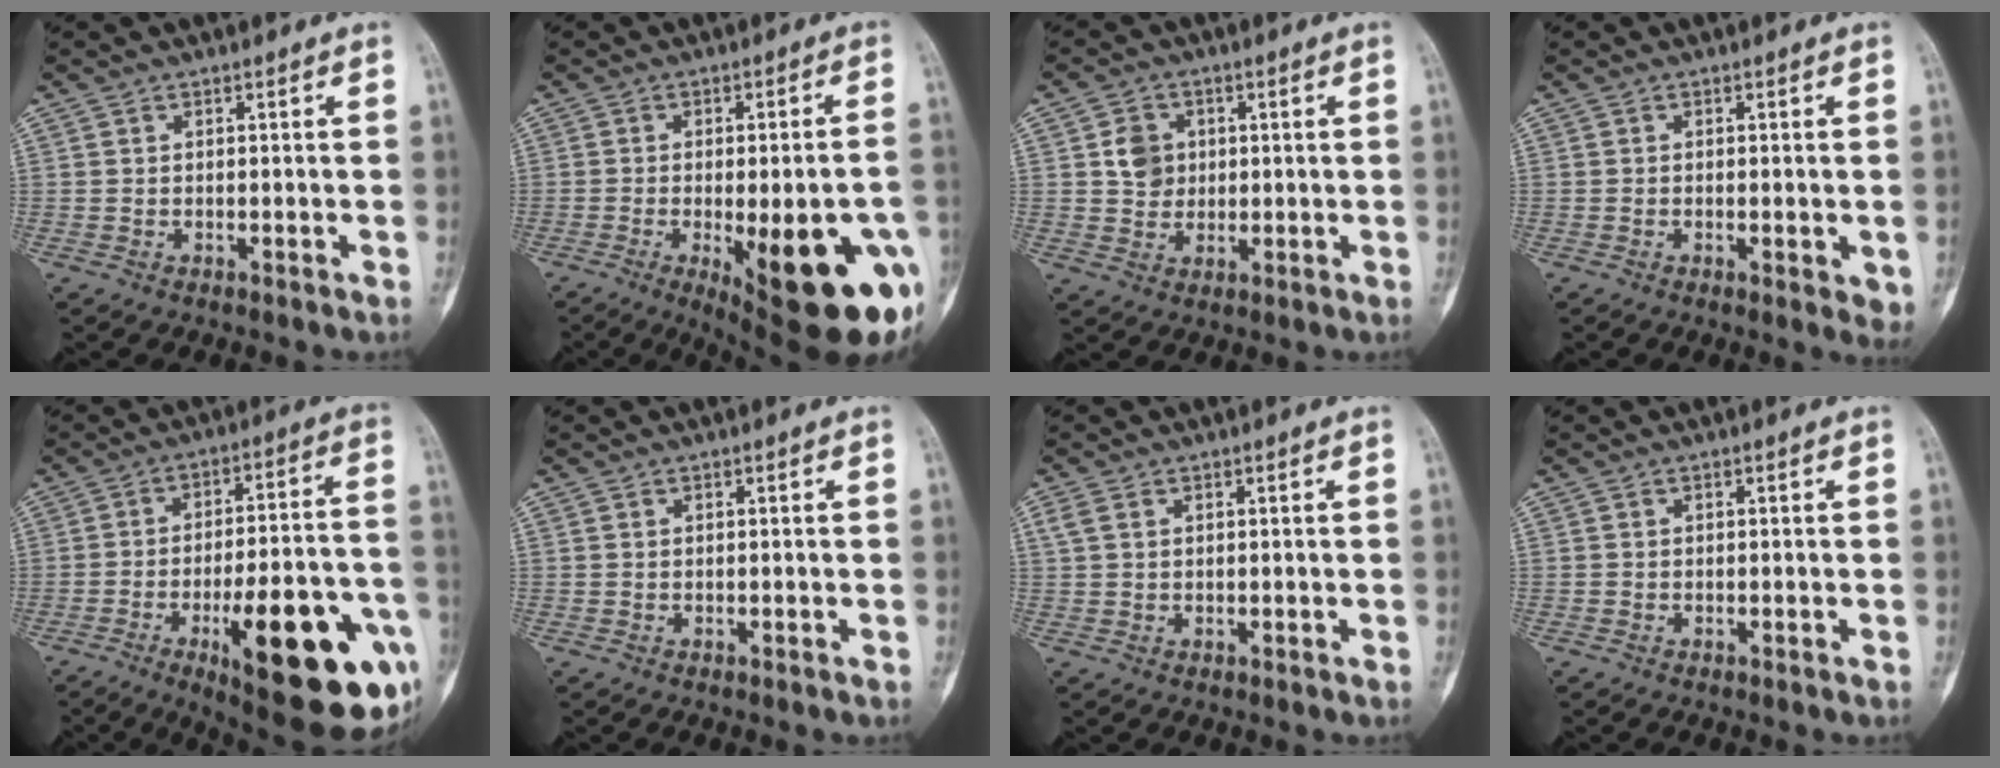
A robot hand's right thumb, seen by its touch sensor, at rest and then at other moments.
{"total": 23.3, "force": [-7.4, 7.2, 20.9], "torque": [-0.217, -0.003, -0.076]}
{"total": 5.4, "force": [1.0, 4.7, 2.3], "torque": [-0.017, -0.001, 0.017]}
{"total": 2.1, "force": [-0.3, 0.6, 1.9], "torque": [-0.025, -0.005, -0.003]}
{"total": 26.1, "force": [-9.8, 8.0, 22.9], "torque": [-0.270, 0.030, -0.124]}
{"total": 0.0}
{"total": 2.1, "force": [0.8, 1.4, 1.3], "torque": [-0.034, 0.009, 0.021]}
{"total": 0.0}